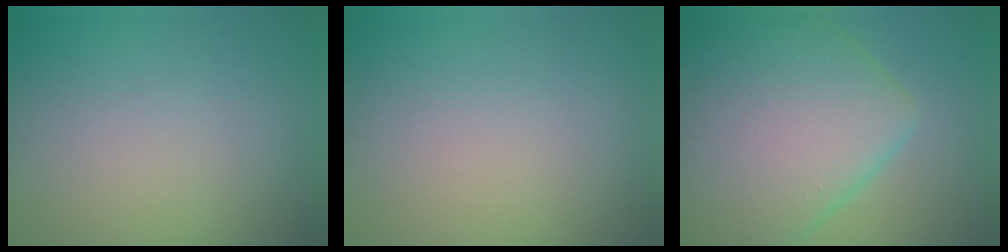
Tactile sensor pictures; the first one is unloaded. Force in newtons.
{"total": 0.0}
{"total": 13.6, "press": 13.6, "slide": 0.5}